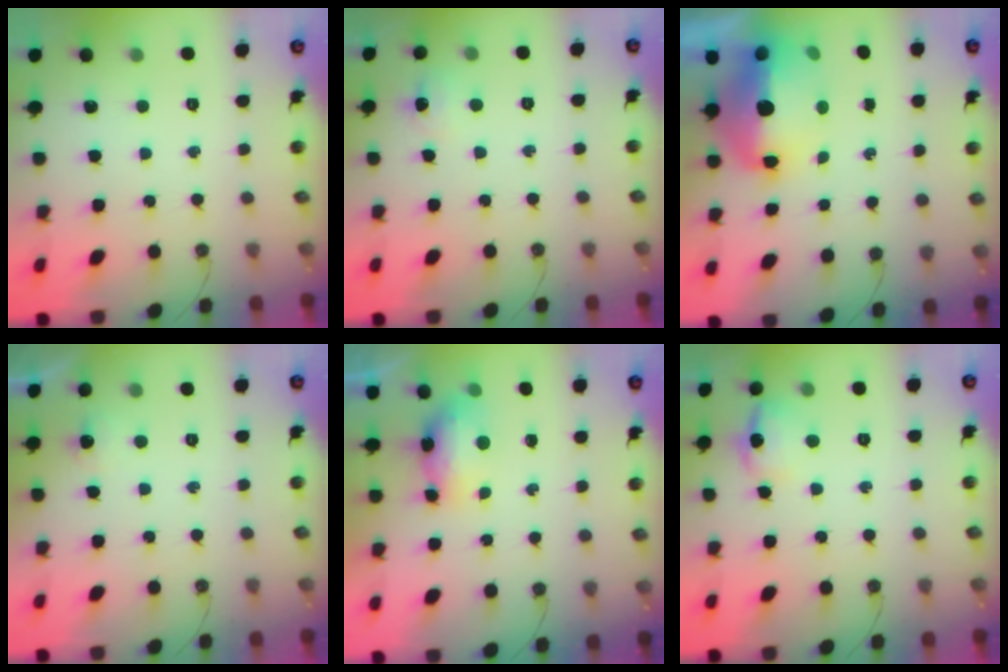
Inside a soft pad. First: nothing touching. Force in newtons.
{"total": 6.0, "press": 5.9, "slide": 0.9}
{"total": 16.0, "press": 15.9, "slide": 1.8}
{"total": 4.9, "press": 4.4, "slide": 2.0}
{"total": 7.6, "press": 7.5, "slide": 1.0}
{"total": 10.3, "press": 10.3, "slide": 0.8}